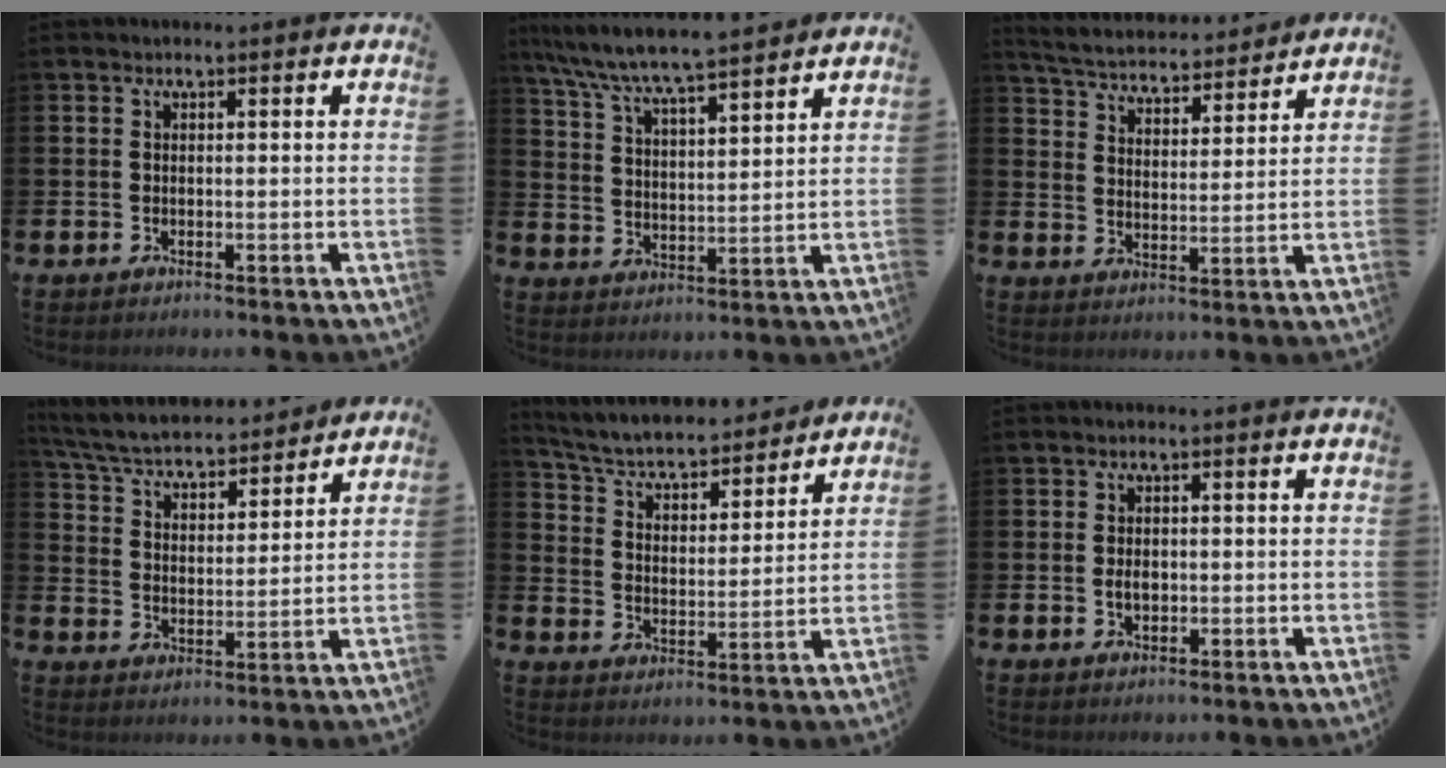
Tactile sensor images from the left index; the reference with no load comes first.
{"total": 7.3, "force": [7.0, 0.3, 2.1], "torque": [-0.071, -0.046, 0.122]}
{"total": 5.0, "force": [4.9, 0.9, 0.5], "torque": [-0.037, -0.039, 0.081]}
{"total": 5.7, "force": [5.3, 1.3, 1.4], "torque": [-0.053, -0.044, 0.087]}
{"total": 5.9, "force": [5.4, 1.7, 1.9], "torque": [-0.063, -0.049, 0.085]}
{"total": 1.8, "force": [-0.1, 1.3, 1.3], "torque": [-0.010, 0.000, -0.007]}